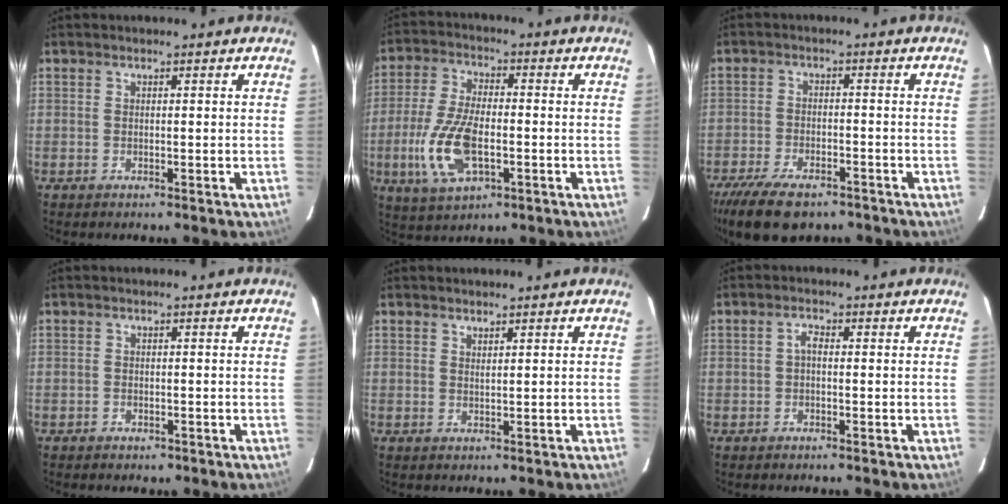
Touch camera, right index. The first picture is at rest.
{"total": 13.0, "force": [-3.5, 6.0, 11.0], "torque": [-0.237, -0.006, -0.061]}
{"total": 13.6, "force": [-10.1, 5.6, 7.2], "torque": [-0.171, -0.031, -0.168]}
{"total": 1.7, "force": [-1.0, 1.2, 0.4], "torque": [-0.011, 0.003, -0.011]}
{"total": 0.9, "force": [0.9, 0.0, 0.4], "torque": [-0.007, -0.001, 0.015]}
{"total": 1.4, "force": [-0.3, 0.7, 1.2], "torque": [-0.025, 0.008, -0.008]}